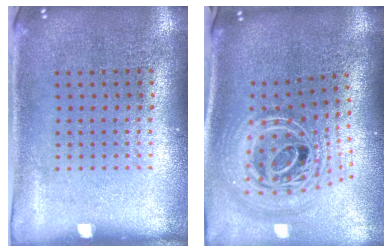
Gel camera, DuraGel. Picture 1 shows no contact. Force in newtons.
{"total": 2.9, "press": 2.0, "slide": 2.1}